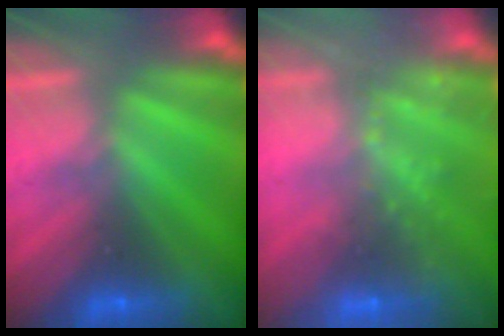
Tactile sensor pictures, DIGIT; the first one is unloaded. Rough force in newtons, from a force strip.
{"total": 6.5}